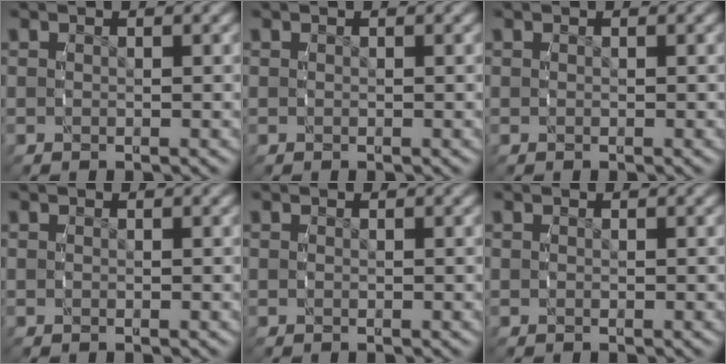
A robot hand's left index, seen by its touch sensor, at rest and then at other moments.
{"total": 0.0}
{"total": 0.0}
{"total": 0.0}
{"total": 0.0}
{"total": 0.0}